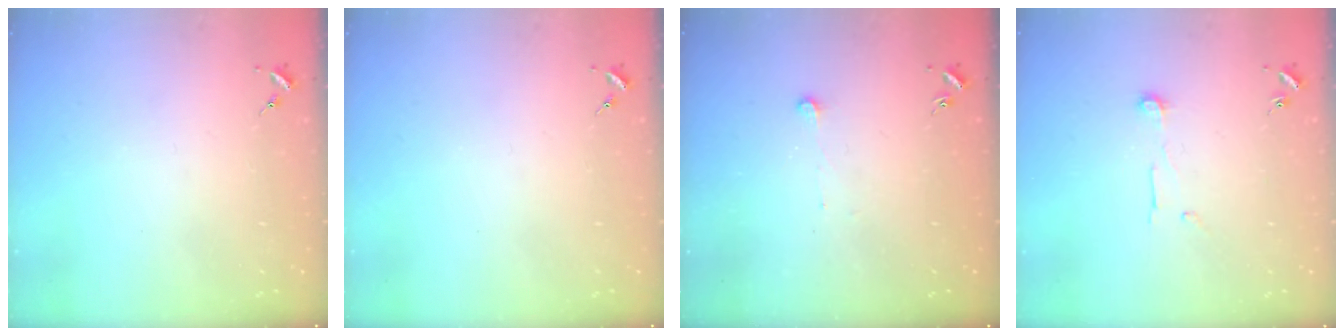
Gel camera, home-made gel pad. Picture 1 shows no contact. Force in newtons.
{"total": 0.0}
{"total": 3.7, "press": 3.7, "slide": 0.3}
{"total": 7.1, "press": 7.1, "slide": 0.3}